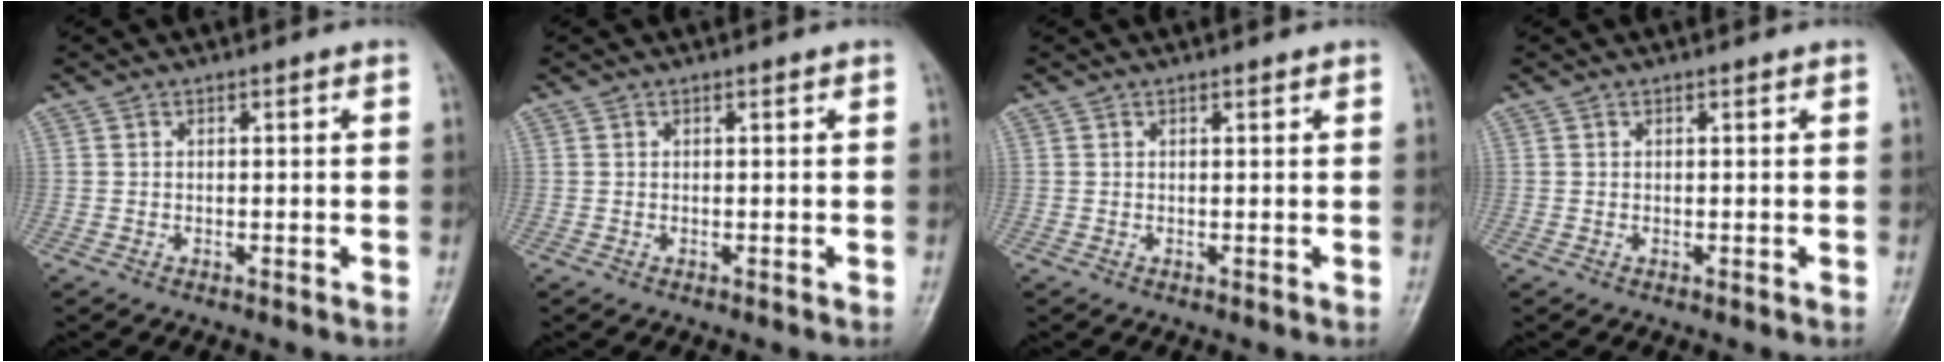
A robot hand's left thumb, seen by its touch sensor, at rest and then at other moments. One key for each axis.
{"total": 0.0}
{"total": 0.5, "fx": 0.5, "fy": 0.1, "fz": 0.2, "tx": -0.007, "ty": -0.003, "tz": 0.007}
{"total": 0.0}